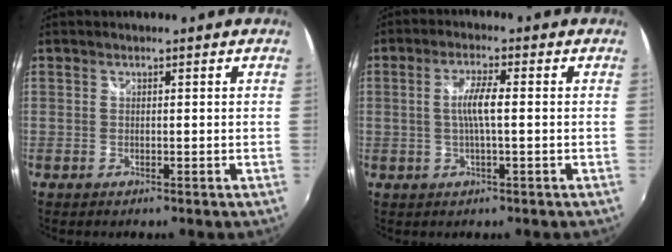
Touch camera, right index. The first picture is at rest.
{"total": 4.7, "force": [-0.1, 0.5, 4.7], "torque": [-0.089, 0.001, 0.000]}